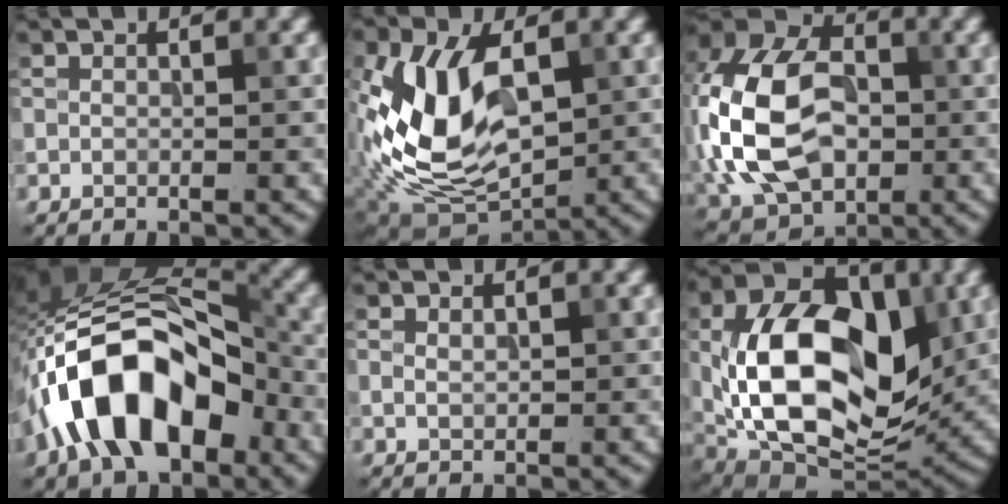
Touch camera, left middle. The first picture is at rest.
{"total": 10.6, "force": [-0.2, 6.3, 8.5], "torque": [-0.189, -0.007, -0.006]}
{"total": 13.9, "force": [-1.0, 9.6, 10.0], "torque": [-0.216, 0.015, -0.035]}
{"total": 12.6, "force": [-5.2, 7.3, 8.9], "torque": [-0.152, 0.016, -0.098]}
{"total": 1.1, "force": [0.4, 0.8, 0.6], "torque": [-0.007, 0.003, 0.009]}
{"total": 14.2, "force": [0.1, 8.7, 11.2], "torque": [-0.195, 0.004, 0.000]}